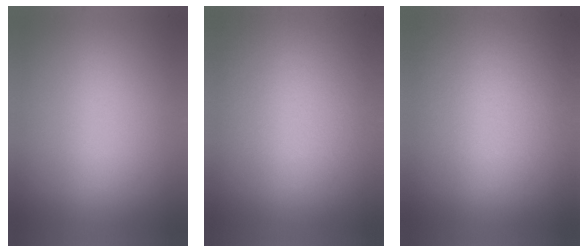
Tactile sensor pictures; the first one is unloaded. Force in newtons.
{"total": 2.7}
{"total": 2.7}